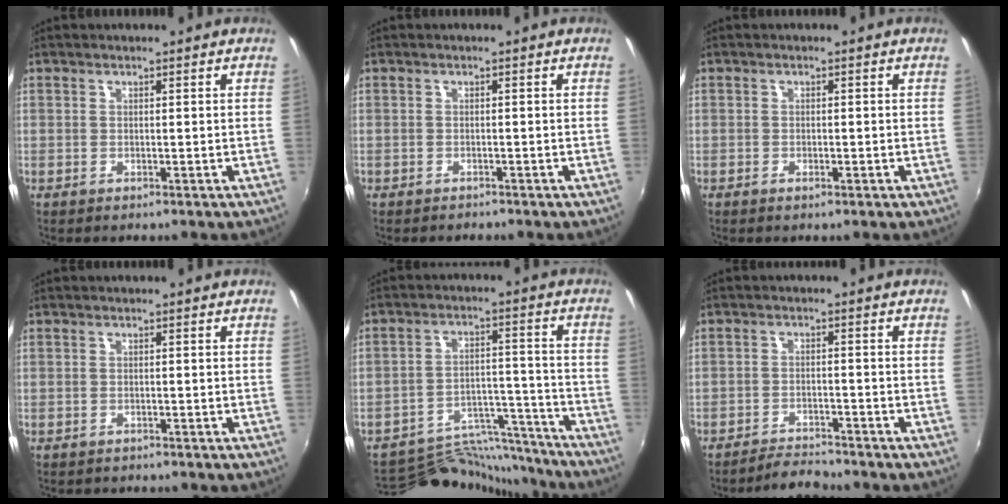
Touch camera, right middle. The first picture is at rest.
{"total": 1.0, "force": [-0.9, 0.3, -0.1], "torque": [-0.002, -0.001, -0.015]}
{"total": 0.7, "force": [-0.2, 0.1, 0.7], "torque": [-0.009, -0.005, -0.005]}
{"total": 0.5, "force": [-0.5, 0.1, 0.1], "torque": [-0.005, -0.004, -0.007]}
{"total": 15.0, "force": [-14.6, 3.0, 1.8], "torque": [-0.039, 0.038, -0.218]}
{"total": 4.6, "force": [-4.6, 0.3, 0.6], "torque": [-0.031, -0.006, -0.078]}